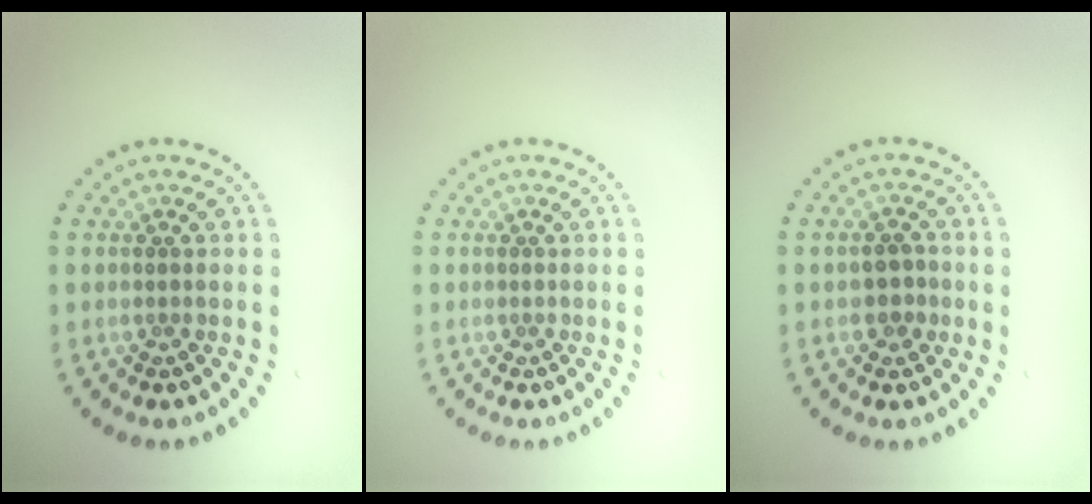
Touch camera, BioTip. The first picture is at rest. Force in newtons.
{"total": 0.0}
{"total": 1.3, "press": 1.2, "slide": 0.6}